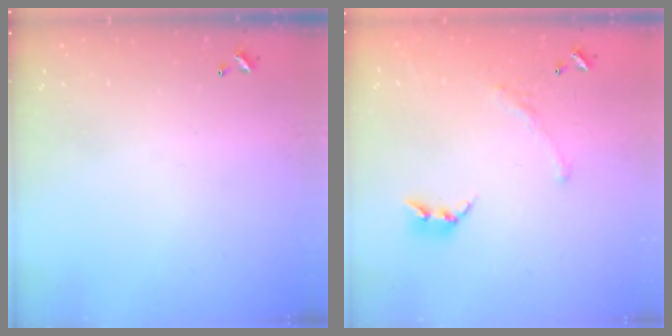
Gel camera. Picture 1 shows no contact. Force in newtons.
{"total": 1.6, "press": 1.1, "slide": 1.1}